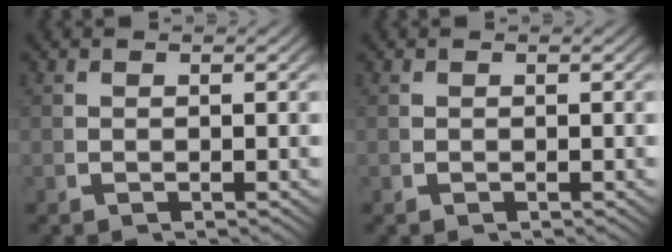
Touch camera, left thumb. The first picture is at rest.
{"total": 0.0}